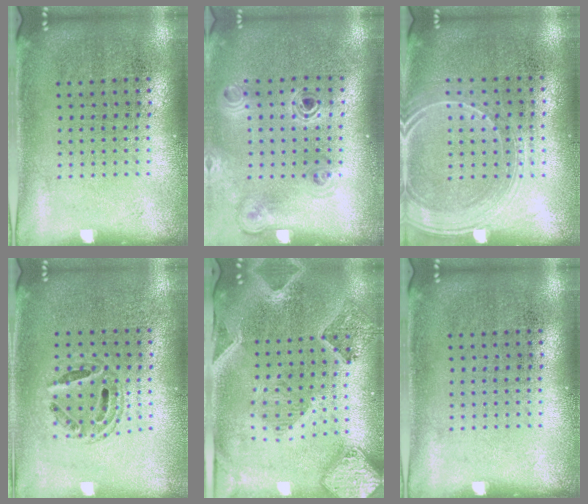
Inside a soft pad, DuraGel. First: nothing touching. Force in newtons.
{"total": 1.1, "press": 1.1, "slide": 0.2}
{"total": 1.8, "press": 1.6, "slide": 0.7}
{"total": 0.7, "press": 0.7, "slide": 0.2}
{"total": 1.8, "press": 1.7, "slide": 0.5}
{"total": 0.0}